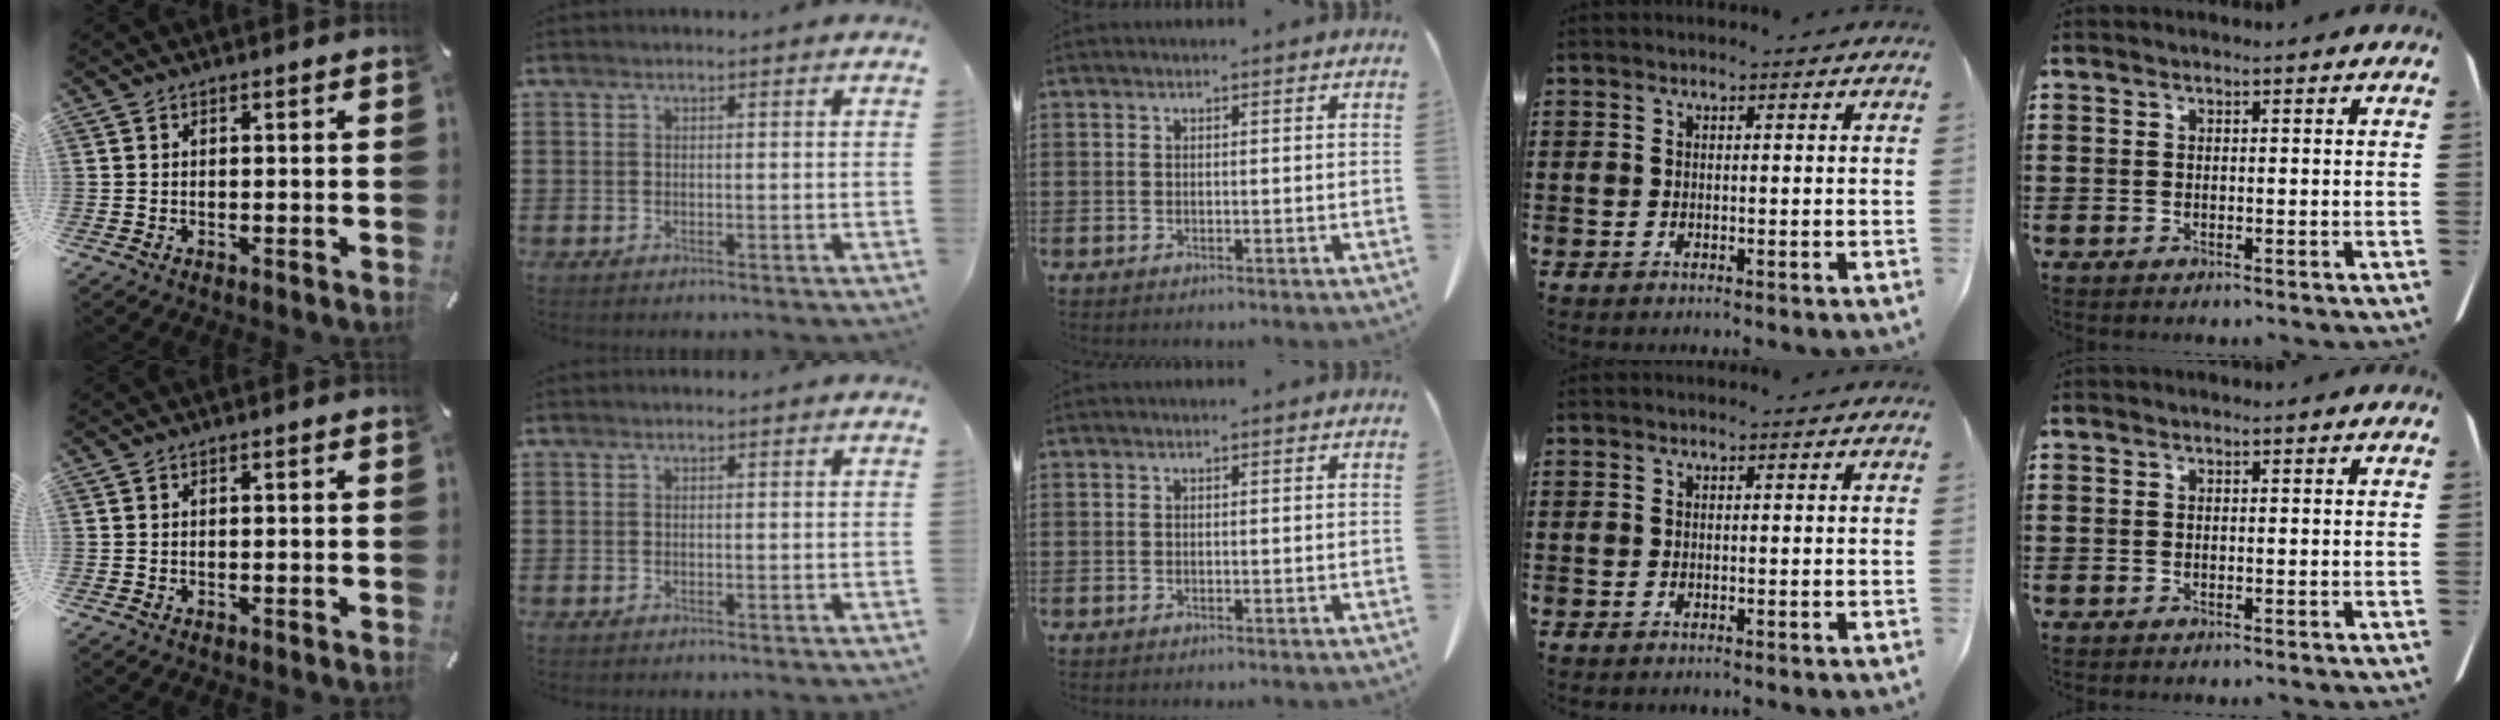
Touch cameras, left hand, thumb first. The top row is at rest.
{}